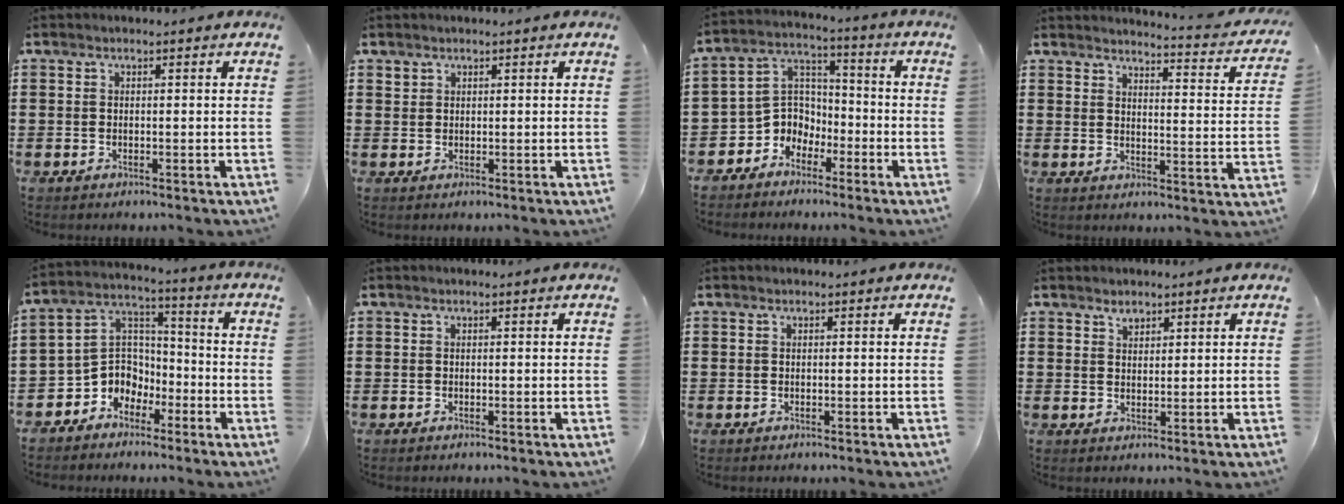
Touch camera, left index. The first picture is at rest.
{"total": 1.0, "force": [0.9, 0.5, 0.0], "torque": [-0.003, 0.001, 0.019]}
{"total": 5.8, "force": [-3.7, 4.5, 0.5], "torque": [-0.033, 0.007, -0.079]}
{"total": 3.4, "force": [3.2, -0.4, 1.1], "torque": [-0.023, -0.034, 0.046]}
{"total": 6.0, "force": [-3.5, 4.8, 0.2], "torque": [-0.032, 0.004, -0.075]}
{"total": 0.0}
{"total": 0.0}
{"total": 1.8, "force": [1.6, 0.8, 0.4], "torque": [-0.004, -0.003, 0.029]}